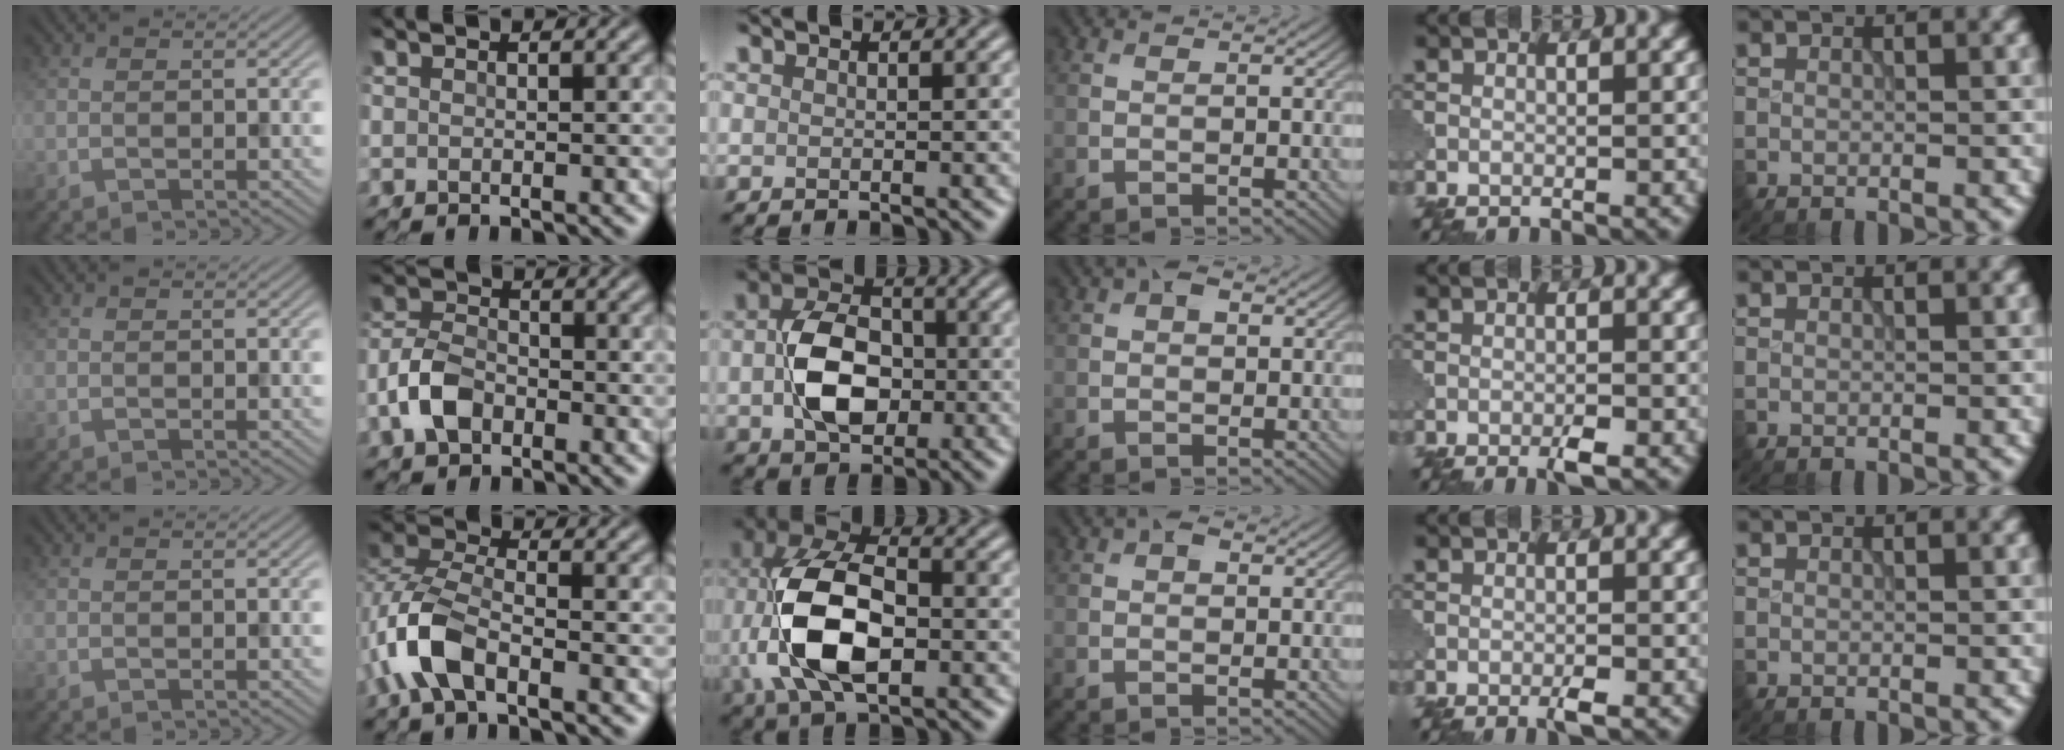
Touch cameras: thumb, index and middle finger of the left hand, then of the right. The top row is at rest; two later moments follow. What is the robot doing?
{"motion": "assemble", "object": "puzzle pieces"}